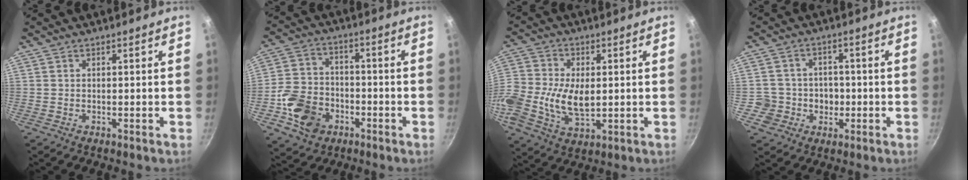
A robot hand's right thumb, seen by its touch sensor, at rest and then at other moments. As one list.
[{"total": 12.4, "force": [-4.6, 9.6, 6.4], "torque": [-0.101, 0.032, -0.086]}, {"total": 16.5, "force": [-0.8, 11.0, 12.3], "torque": [-0.273, 0.020, -0.016]}, {"total": 6.5, "force": [-1.2, 6.3, 1.2], "torque": [0.016, 0.021, -0.018]}]